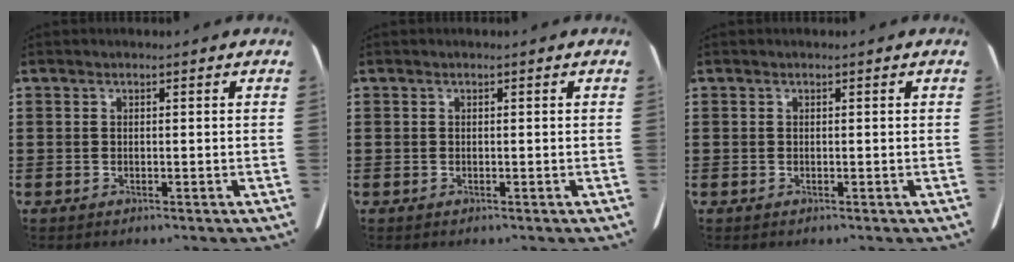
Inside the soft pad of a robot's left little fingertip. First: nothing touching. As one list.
[{"total": 0.0}, {"total": 0.0}]